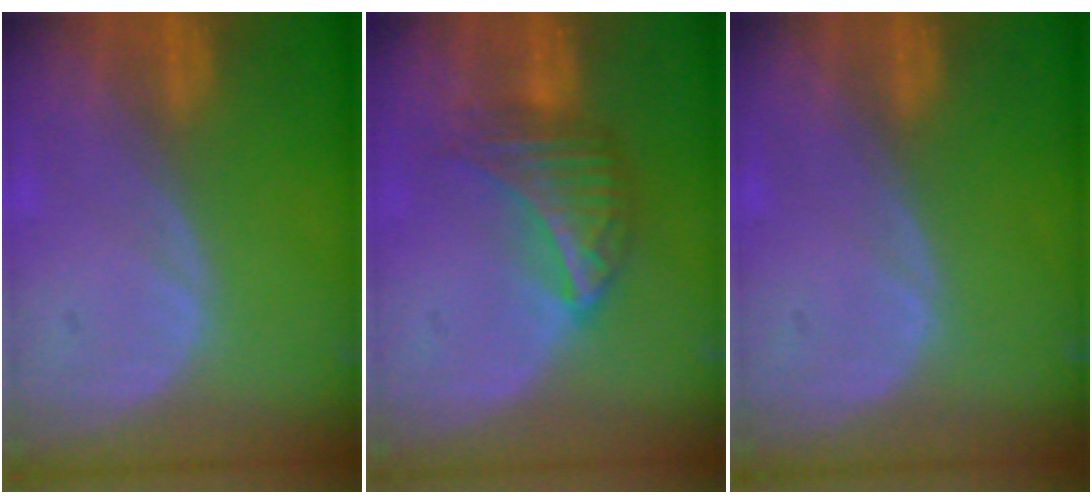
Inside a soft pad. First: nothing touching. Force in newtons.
{"total": 6.3, "press": 6.0, "slide": 2.1}
{"total": 0.0}